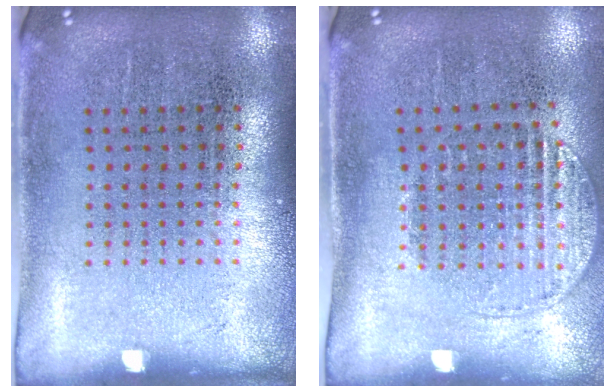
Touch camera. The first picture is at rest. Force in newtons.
{"total": 1.3, "press": 1.1, "slide": 0.7}